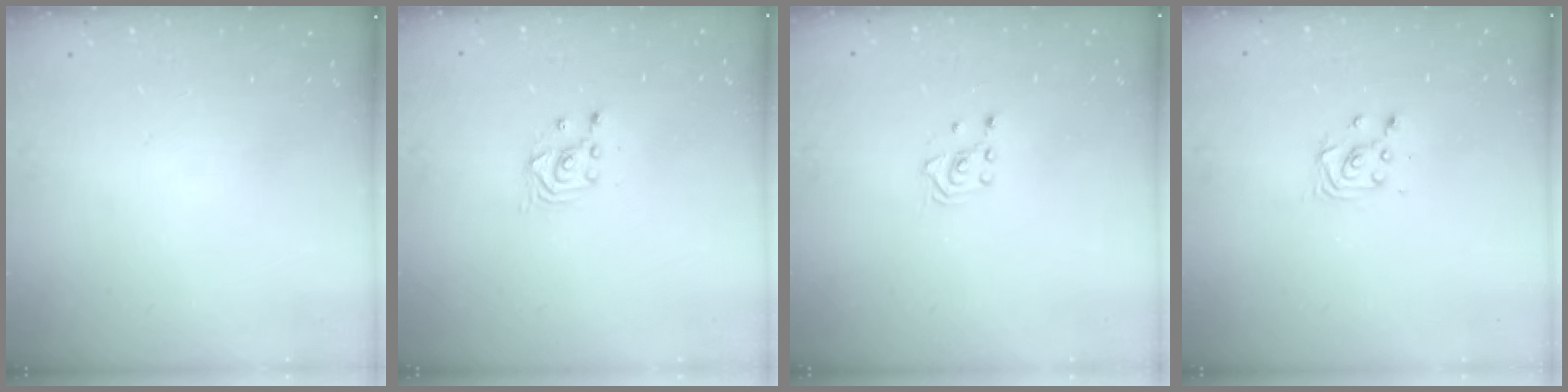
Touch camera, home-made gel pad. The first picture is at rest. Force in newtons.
{"total": 2.5, "press": 2.5, "slide": 0.1}
{"total": 2.1, "press": 2.1, "slide": 0.2}
{"total": 4.0, "press": 3.9, "slide": 0.5}